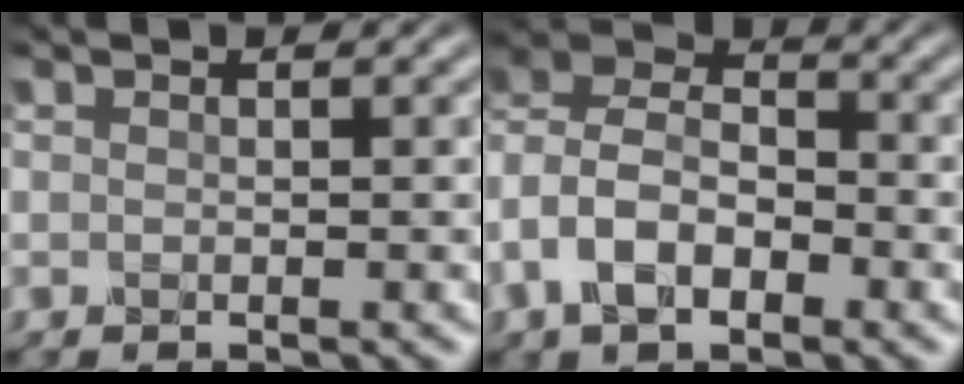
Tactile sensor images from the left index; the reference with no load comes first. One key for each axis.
{"total": 7.7, "fx": -2.4, "fy": 4.9, "fz": 5.4, "tx": -0.108, "ty": 0.011, "tz": -0.060}